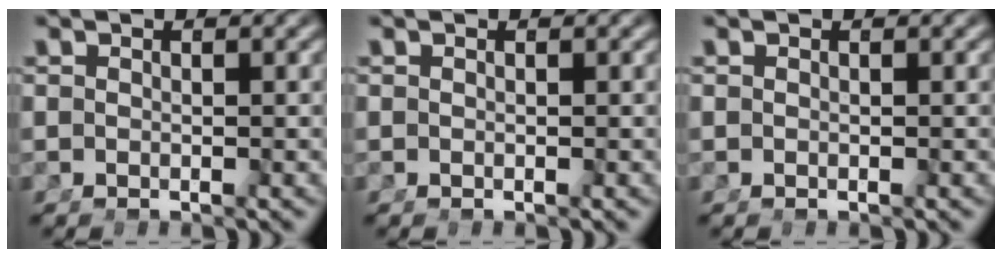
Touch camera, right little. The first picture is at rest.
{"total": 0.0}
{"total": 0.0}